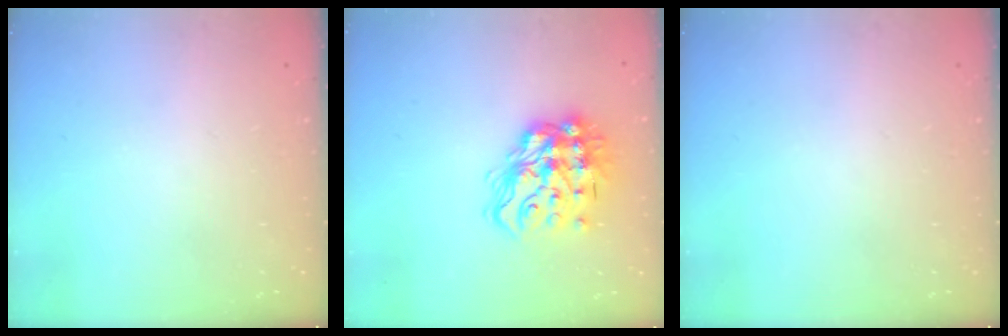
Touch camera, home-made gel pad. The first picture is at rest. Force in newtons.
{"total": 17.1, "press": 17.1, "slide": 1.4}
{"total": 0.0}